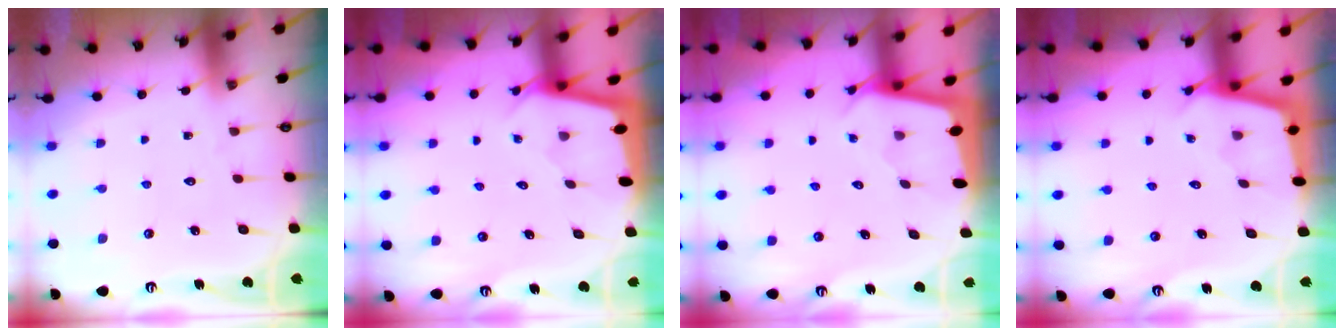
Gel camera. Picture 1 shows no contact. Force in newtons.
{"total": 2.1, "press": 2.1, "slide": 0.1}
{"total": 2.3, "press": 2.3, "slide": 0.1}
{"total": 2.3, "press": 2.3, "slide": 0.1}